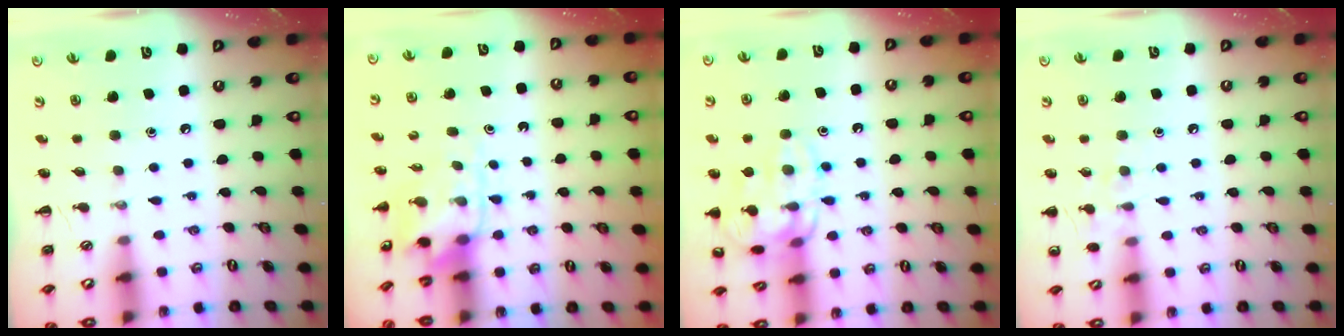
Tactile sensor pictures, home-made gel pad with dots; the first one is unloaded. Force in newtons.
{"total": 4.9, "press": 4.9, "slide": 0.6}
{"total": 13.9, "press": 13.9, "slide": 0.3}
{"total": 6.7, "press": 6.5, "slide": 1.6}